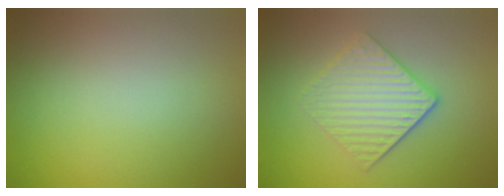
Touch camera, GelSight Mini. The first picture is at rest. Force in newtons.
{"total": 4.1, "press": 3.4, "slide": 2.3}